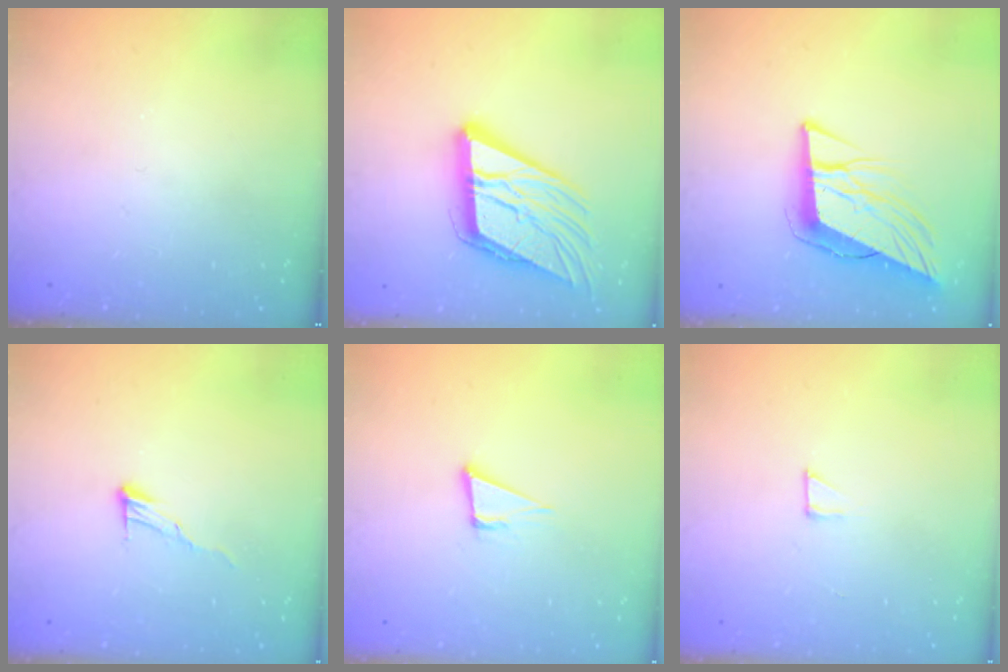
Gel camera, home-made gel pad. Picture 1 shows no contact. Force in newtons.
{"total": 18.7, "press": 18.4, "slide": 3.2}
{"total": 11.1, "press": 10.3, "slide": 4.0}
{"total": 6.6, "press": 6.6, "slide": 0.5}
{"total": 5.4, "press": 4.4, "slide": 3.1}
{"total": 2.3, "press": 2.3, "slide": 0.2}